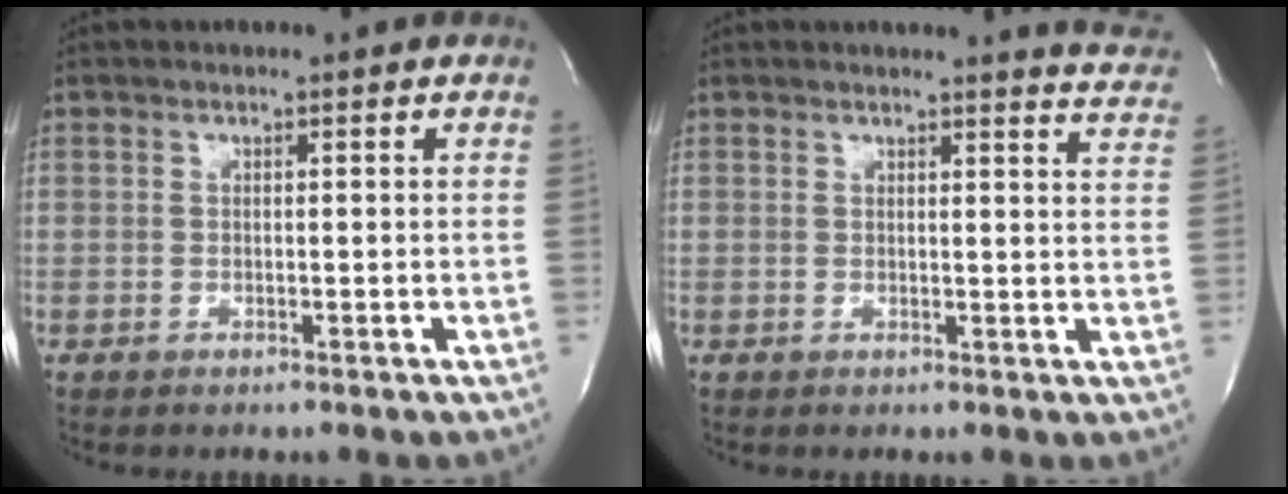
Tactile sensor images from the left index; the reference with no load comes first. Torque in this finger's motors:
{"motor_torque": [0.00, -0.19, 0.20, 0.03]}